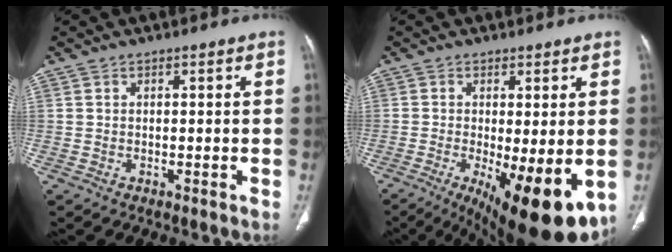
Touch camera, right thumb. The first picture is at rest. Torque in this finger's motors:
{"motor_torque": [1.46, 3.44, 0.06, -0.05, 0.15]}